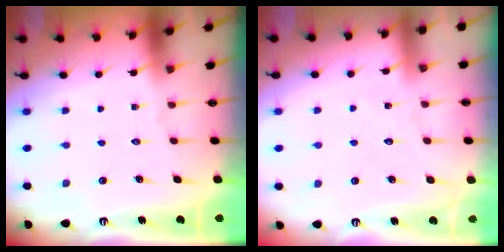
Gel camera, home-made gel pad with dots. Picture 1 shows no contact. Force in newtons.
{"total": 4.4, "press": 4.3, "slide": 0.4}